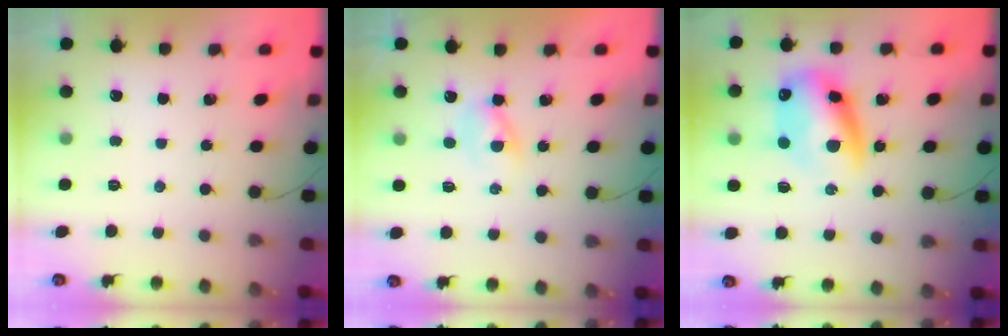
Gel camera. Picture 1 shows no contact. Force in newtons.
{"total": 2.3, "press": 2.1, "slide": 1.0}
{"total": 14.2, "press": 13.7, "slide": 3.8}